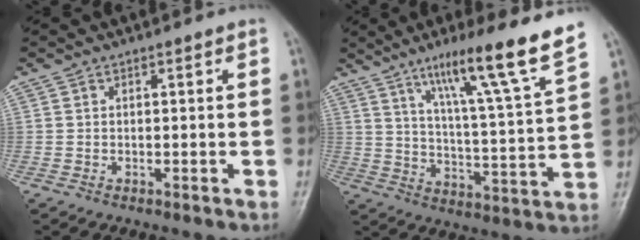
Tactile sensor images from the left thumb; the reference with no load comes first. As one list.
[{"total": 16.6, "force": [10.9, 0.0, 12.5], "torque": [-0.185, -0.055, 0.170]}]